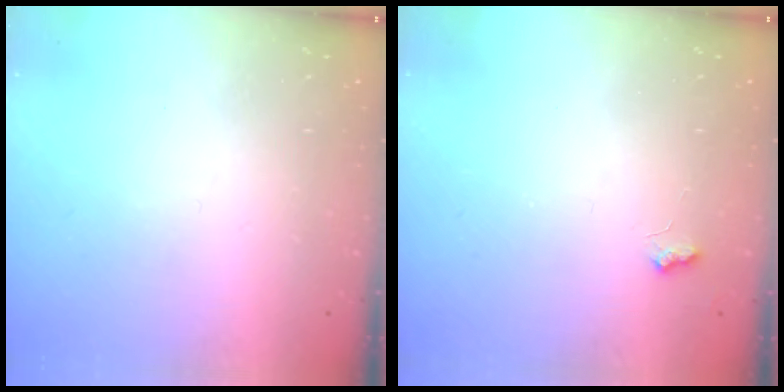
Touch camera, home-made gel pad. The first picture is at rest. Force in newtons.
{"total": 3.8, "press": 3.8, "slide": 0.5}